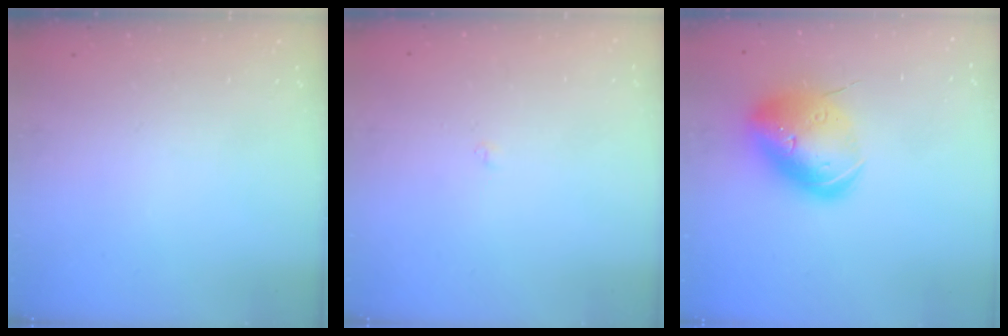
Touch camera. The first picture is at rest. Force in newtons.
{"total": 1.7, "press": 1.7, "slide": 0.3}
{"total": 18.3, "press": 18.0, "slide": 2.9}